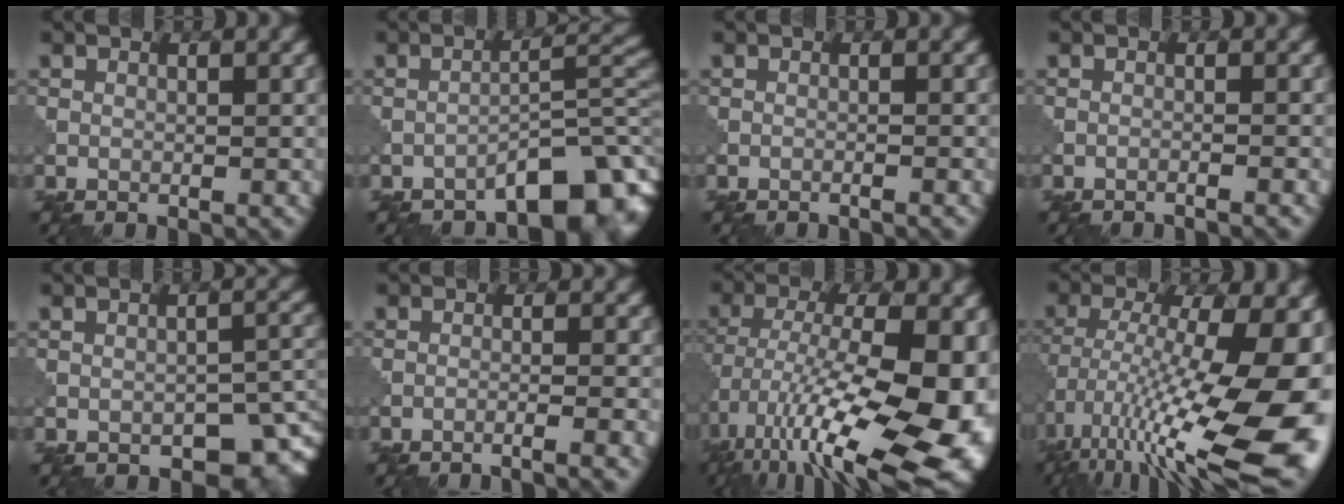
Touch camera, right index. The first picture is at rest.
{"total": 7.2, "force": [-5.1, 2.2, 4.5], "torque": [-0.046, 0.015, -0.076]}
{"total": 0.8, "force": [-0.5, 0.2, 0.5], "torque": [-0.009, 0.001, -0.017]}
{"total": 1.4, "force": [-0.9, 0.3, 1.0], "torque": [-0.011, 0.004, -0.027]}
{"total": 4.5, "force": [-2.5, 2.5, 2.8], "torque": [-0.023, -0.009, -0.025]}
{"total": 3.1, "force": [-2.1, 0.5, 2.2], "torque": [-0.026, 0.015, -0.046]}
{"total": 18.4, "force": [-6.5, 8.0, 15.3], "torque": [-0.248, -0.012, -0.089]}
{"total": 17.4, "force": [-5.2, 6.1, 15.5], "torque": [-0.259, 0.003, -0.087]}